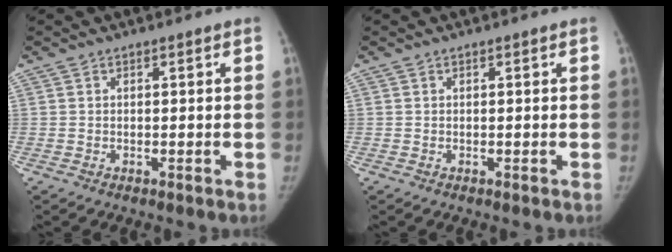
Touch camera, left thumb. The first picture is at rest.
{"total": 0.0}